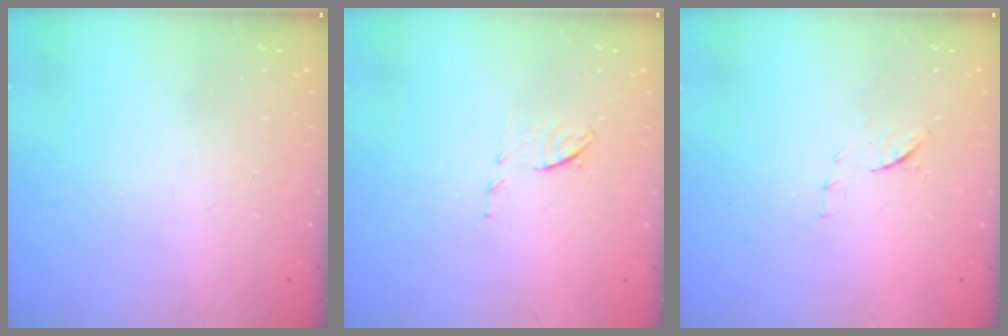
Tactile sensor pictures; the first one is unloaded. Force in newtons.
{"total": 6.2, "press": 6.1, "slide": 1.0}
{"total": 8.5, "press": 8.4, "slide": 1.0}